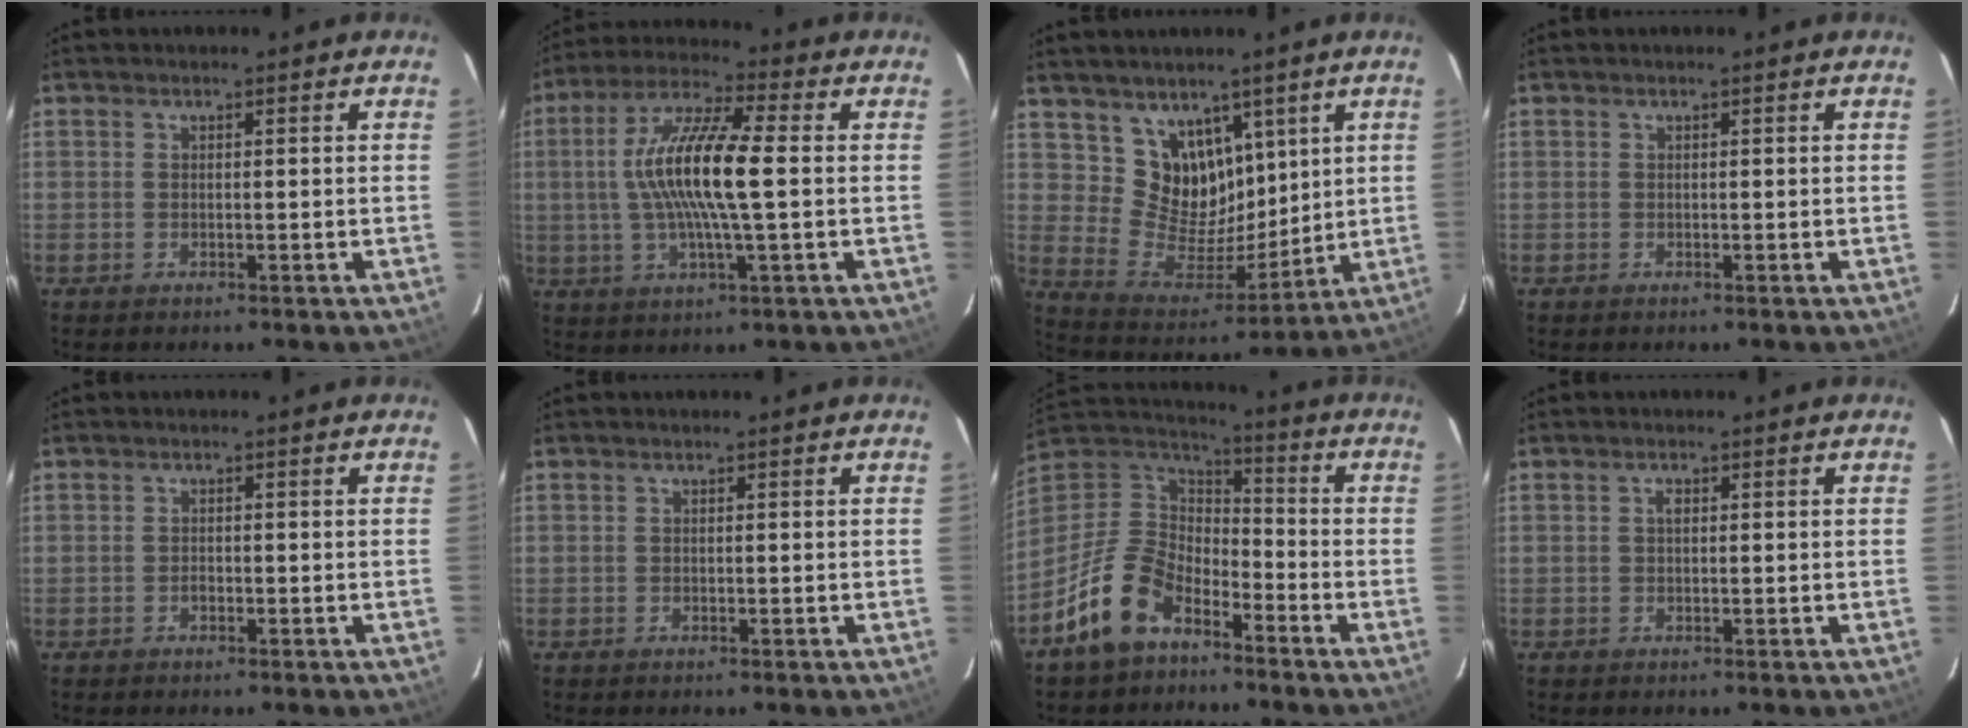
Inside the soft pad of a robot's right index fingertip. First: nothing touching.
{"total": 14.2, "force": [0.4, 2.1, 14.0], "torque": [-0.272, 0.011, -0.001]}
{"total": 12.2, "force": [7.1, 8.8, 4.5], "torque": [-0.080, -0.008, 0.149]}
{"total": 0.0}
{"total": 0.8, "force": [-0.4, 0.6, 0.3], "torque": [-0.006, 0.002, -0.007]}
{"total": 0.0}
{"total": 14.3, "force": [-8.8, 8.2, 7.8], "torque": [-0.182, 0.017, -0.163]}
{"total": 0.9, "force": [0.2, 0.6, 0.7], "torque": [-0.013, 0.004, 0.002]}